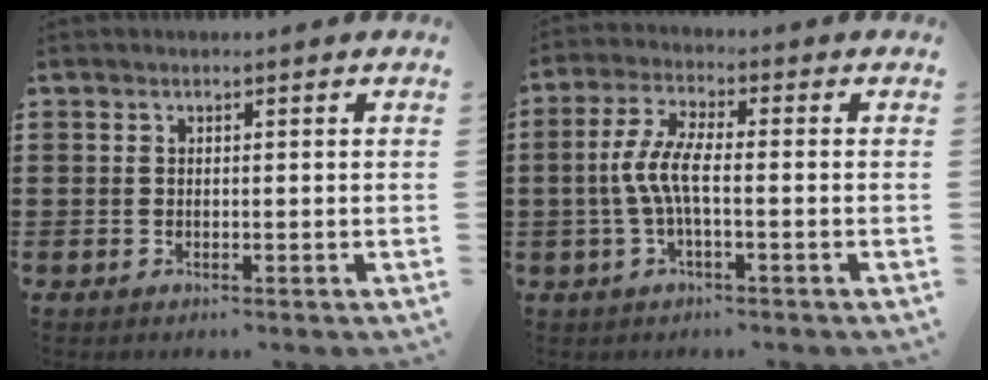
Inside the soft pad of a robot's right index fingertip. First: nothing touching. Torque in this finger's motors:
{"motor_torque": [1.49, -0.34, 0.80, 0.21]}